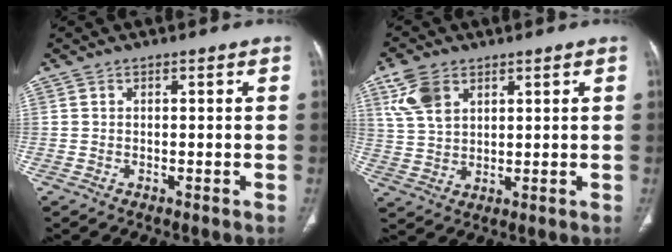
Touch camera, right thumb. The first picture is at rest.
{"total": 8.1, "force": [4.0, 5.0, 4.9], "torque": [-0.092, -0.007, 0.086]}